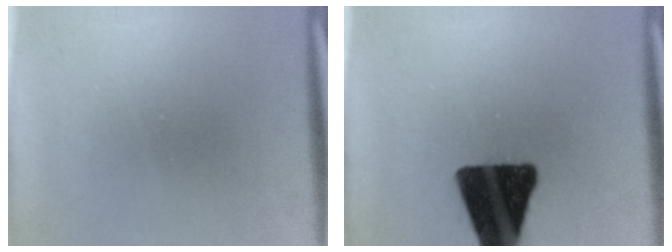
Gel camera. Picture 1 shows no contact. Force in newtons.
{"total": 17.1}